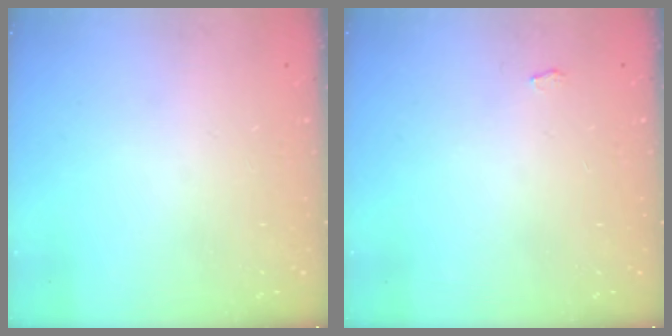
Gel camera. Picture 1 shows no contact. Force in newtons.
{"total": 2.7, "press": 2.7, "slide": 0.3}